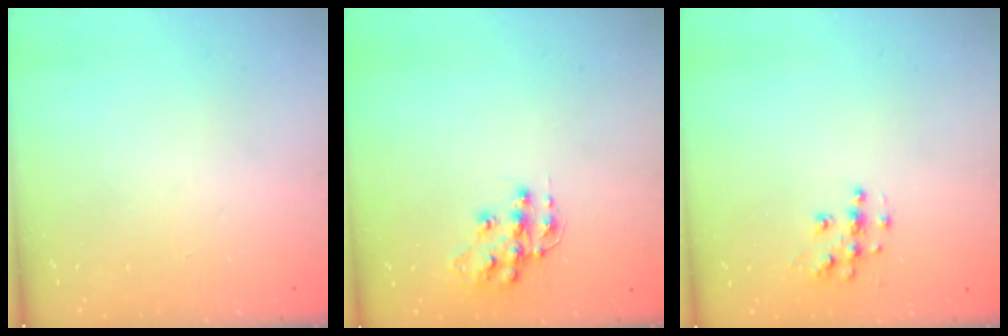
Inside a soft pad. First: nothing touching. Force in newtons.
{"total": 11.6, "press": 11.5, "slide": 0.8}
{"total": 6.3, "press": 6.3, "slide": 0.3}